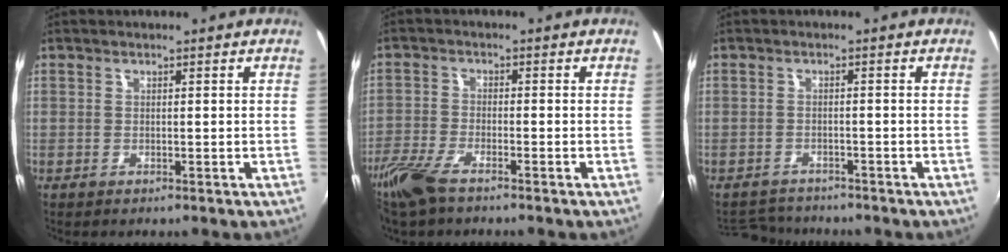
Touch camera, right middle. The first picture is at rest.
{"total": 6.8, "force": [-5.1, 1.8, 4.1], "torque": [-0.107, -0.014, -0.107]}
{"total": 5.5, "force": [-5.2, 1.8, 0.7], "torque": [-0.030, 0.000, -0.085]}